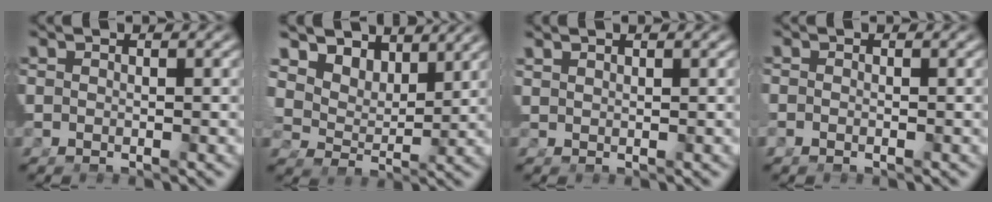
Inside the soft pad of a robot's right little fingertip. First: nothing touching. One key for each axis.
{"total": 7.2, "fx": 3.6, "fy": 4.8, "fz": 4.0, "tx": -0.083, "ty": -0.015, "tz": 0.059}
{"total": 1.2, "fx": 1.1, "fy": -0.1, "fz": 0.4, "tx": -0.001, "ty": 0.005, "tz": 0.024}
{"total": 1.9, "fx": -0.9, "fy": 1.3, "fz": 1.0, "tx": -0.035, "ty": -0.008, "tz": -0.016}